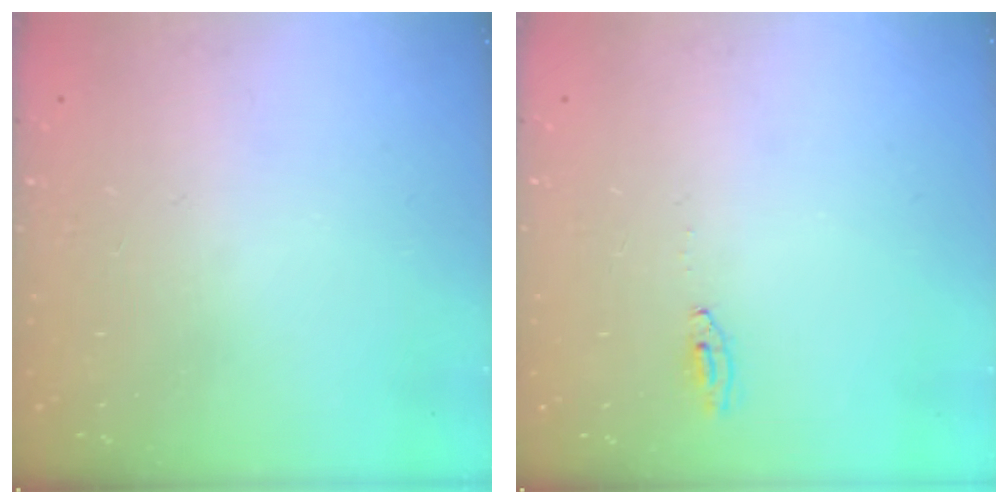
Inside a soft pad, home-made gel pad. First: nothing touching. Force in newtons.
{"total": 2.0, "press": 2.0, "slide": 0.2}